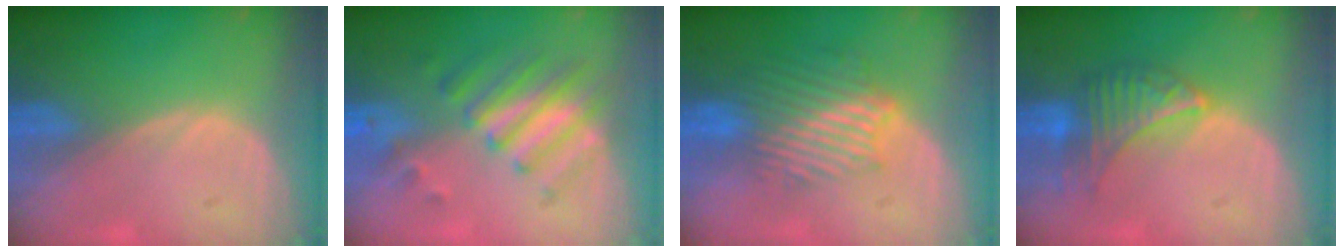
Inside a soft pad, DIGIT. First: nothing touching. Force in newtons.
{"total": 8.0, "press": 7.2, "slide": 3.6}
{"total": 9.5, "press": 8.1, "slide": 4.8}
{"total": 6.9, "press": 6.7, "slide": 1.6}